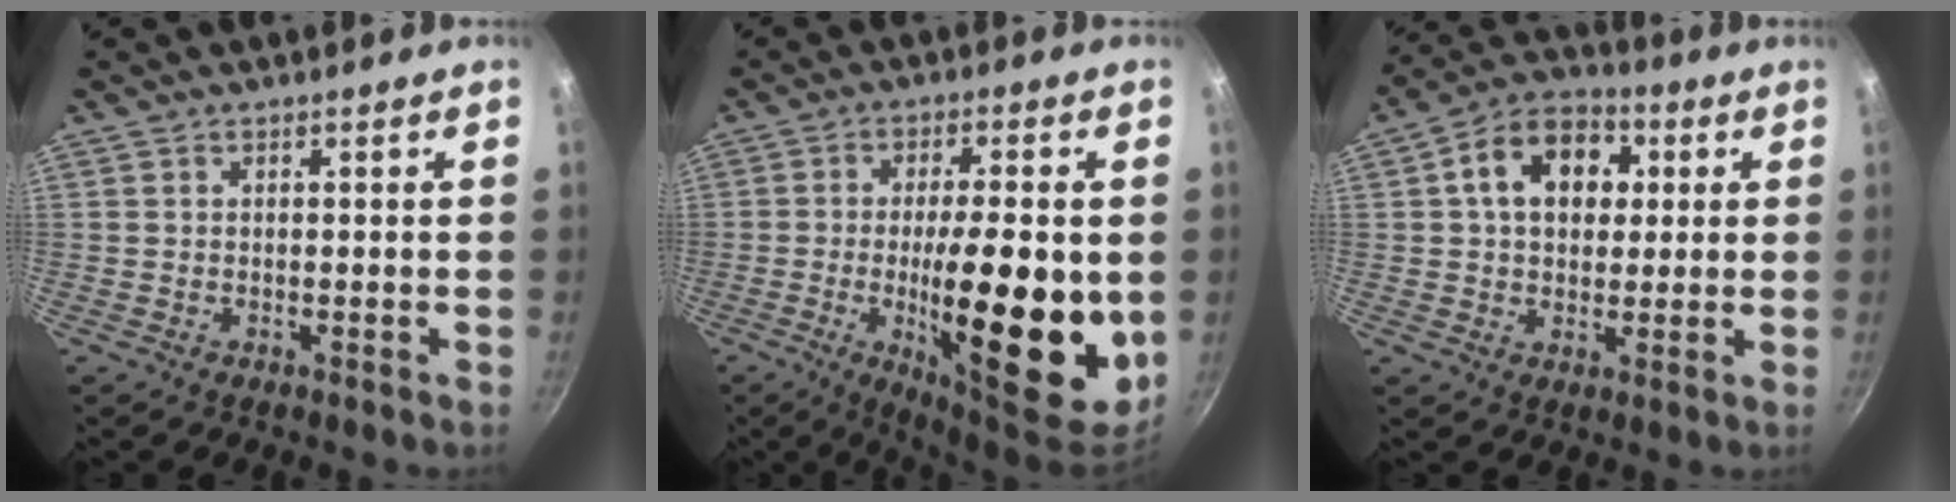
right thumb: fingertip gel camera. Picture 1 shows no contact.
{"total": 20.2, "force": [-3.0, 6.2, 19.0], "torque": [-0.280, 0.001, -0.042]}
{"total": 12.7, "force": [2.8, 9.2, 8.3], "torque": [-0.101, 0.017, 0.030]}